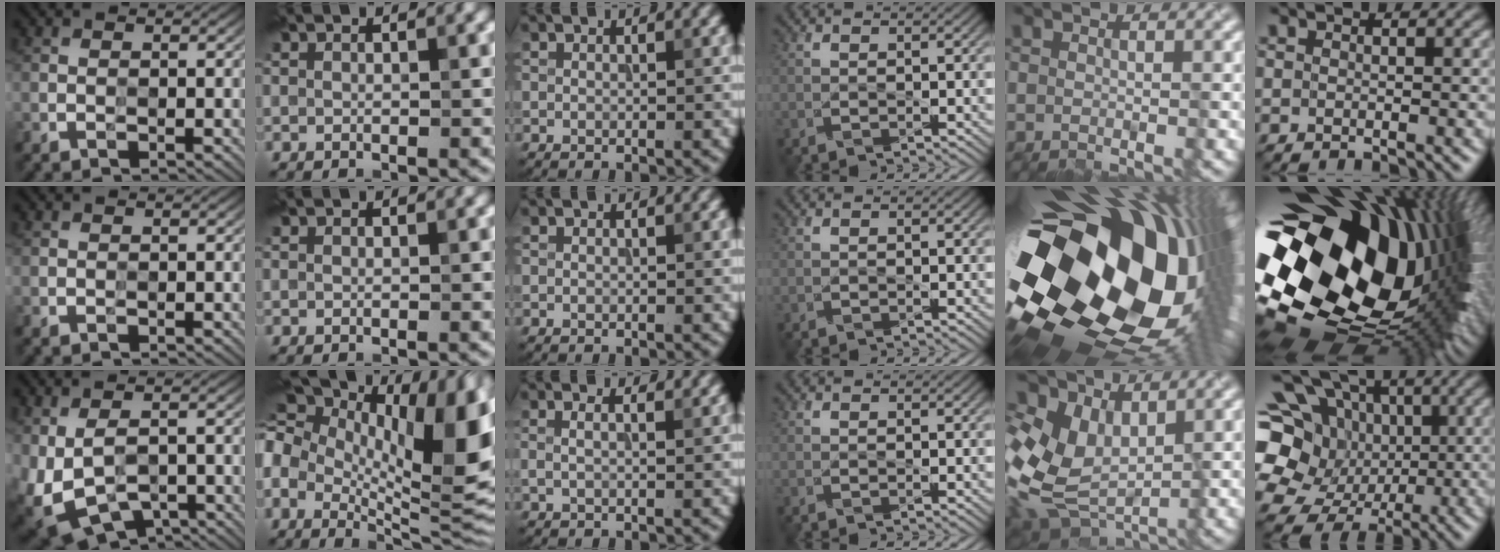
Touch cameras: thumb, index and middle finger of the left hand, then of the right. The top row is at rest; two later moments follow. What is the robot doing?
{"motion": "wipe", "object": "plastic plate"}